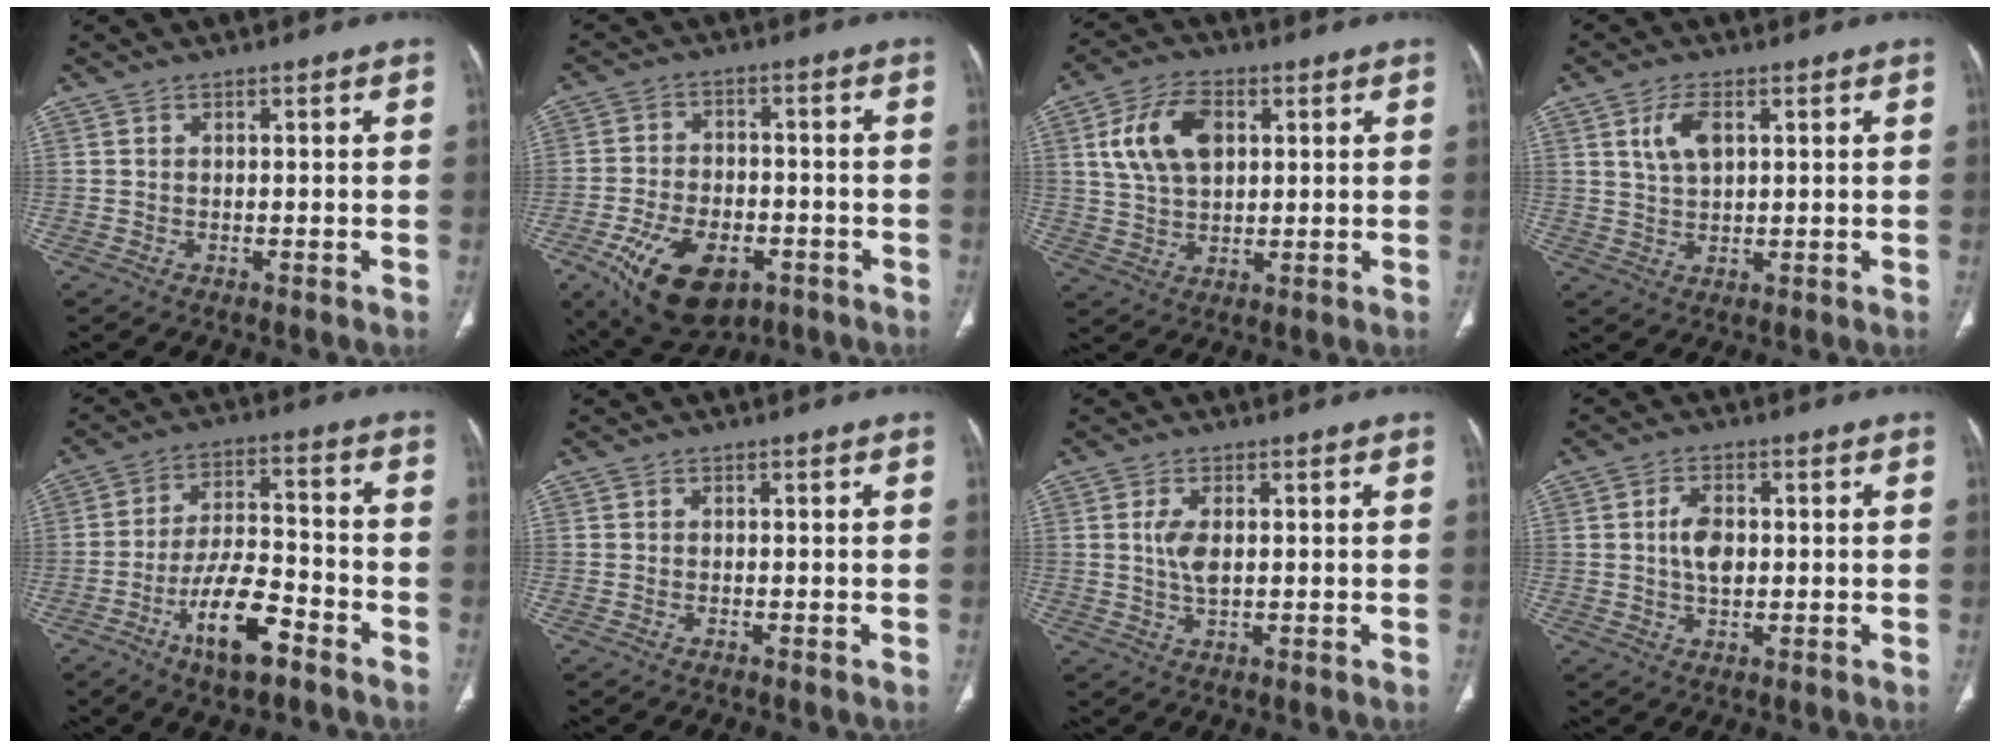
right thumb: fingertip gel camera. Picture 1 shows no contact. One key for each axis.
{"total": 15.4, "fx": -7.2, "fy": 8.8, "fz": 10.4, "tx": -0.169, "ty": 0.018, "tz": -0.107}
{"total": 11.0, "fx": 3.1, "fy": 6.8, "fz": 8.1, "tx": -0.145, "ty": 0.002, "tz": 0.060}
{"total": 5.3, "fx": 2.0, "fy": 2.7, "fz": 4.1, "tx": -0.079, "ty": -0.004, "tz": 0.043}
{"total": 12.6, "fx": -7.0, "fy": 4.7, "fz": 9.4, "tx": -0.167, "ty": 0.042, "tz": -0.119}
{"total": 0.0}
{"total": 4.0, "fx": 0.5, "fy": 1.7, "fz": 3.6, "tx": -0.077, "ty": -0.004, "tz": 0.013}
{"total": 5.0, "fx": 0.3, "fy": 3.0, "fz": 4.0, "tx": -0.073, "ty": 0.004, "tz": 0.005}